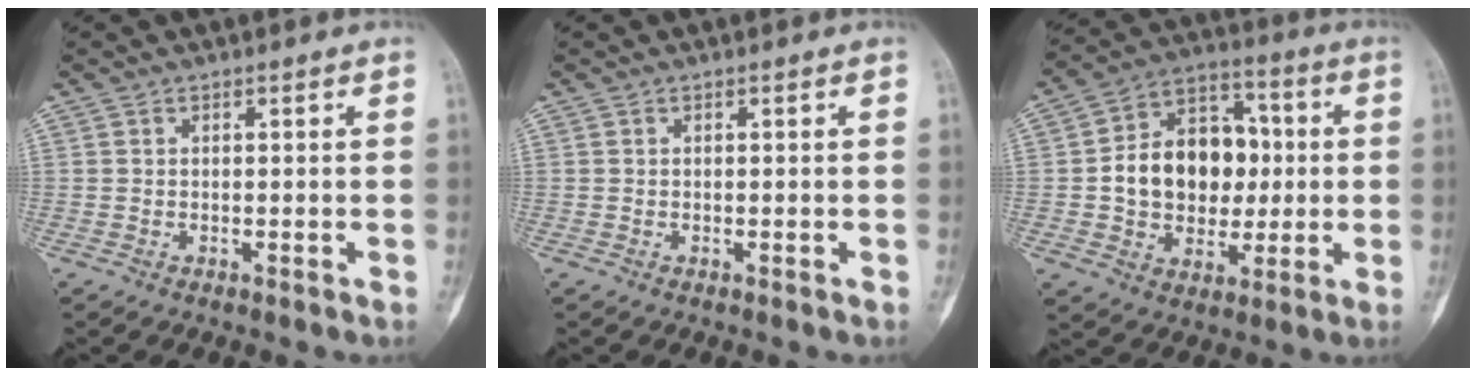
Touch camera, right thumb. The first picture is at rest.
{"total": 0.0}
{"total": 17.0, "force": [0.3, 12.7, 11.3], "torque": [-0.139, 0.030, 0.007]}